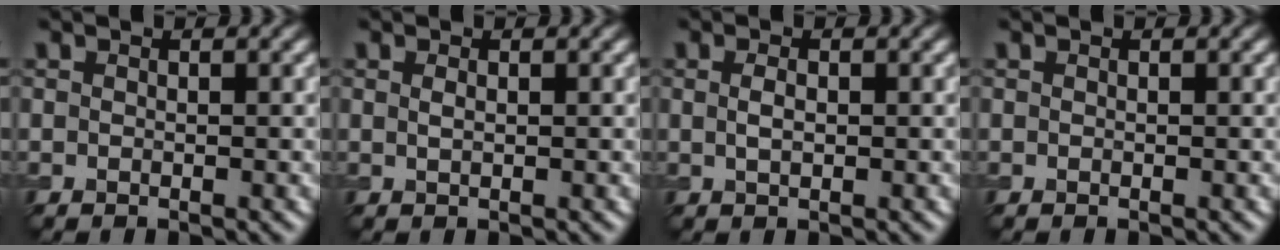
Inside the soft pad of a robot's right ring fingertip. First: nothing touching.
{"total": 0.6, "force": [0.2, 0.2, 0.5], "torque": [-0.012, 0.001, 0.005]}
{"total": 1.2, "force": [0.2, 0.6, 1.0], "torque": [-0.024, 0.000, 0.003]}
{"total": 0.0}